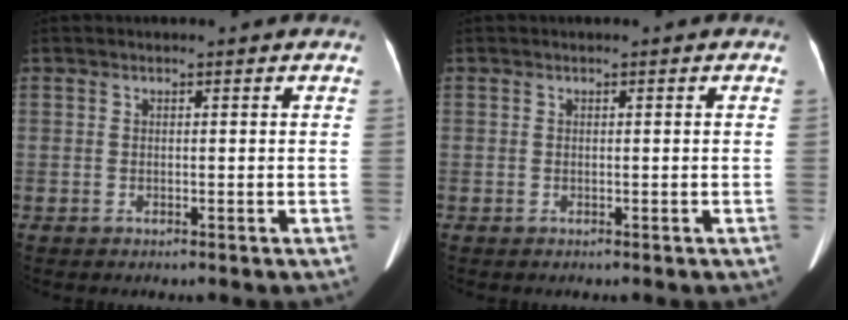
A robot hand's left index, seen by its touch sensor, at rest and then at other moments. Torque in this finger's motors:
{"motor_torque": [-0.33, 0.06, -0.03, -0.02]}